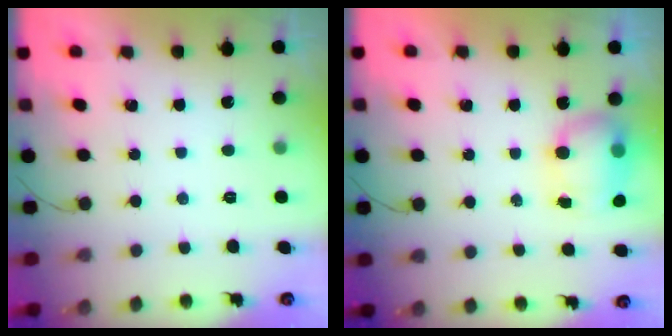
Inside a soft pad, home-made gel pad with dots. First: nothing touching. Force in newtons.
{"total": 11.5, "press": 8.6, "slide": 7.6}